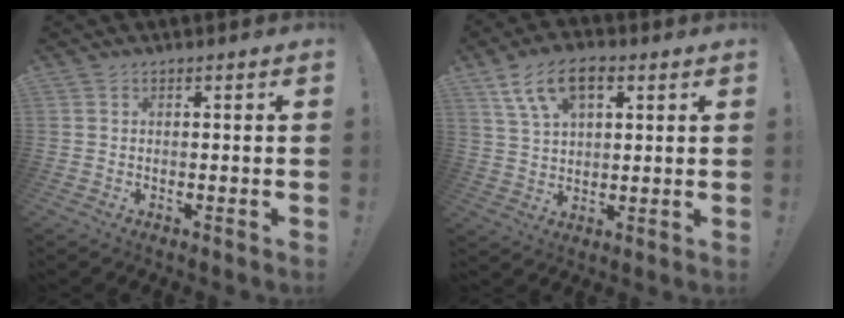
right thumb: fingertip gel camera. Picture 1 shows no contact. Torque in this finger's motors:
{"motor_torque": [0.14, 0.20, 0.15, 0.11, 0.12]}